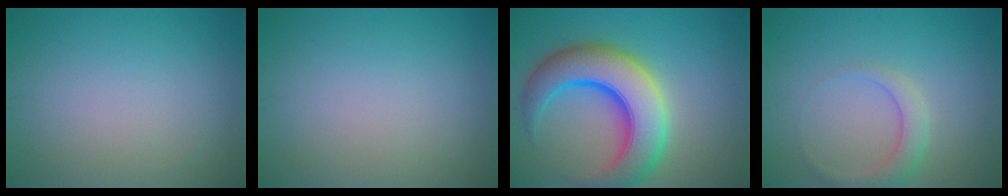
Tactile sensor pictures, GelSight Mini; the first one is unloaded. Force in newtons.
{"total": 0.0}
{"total": 10.3, "press": 10.3, "slide": 0.4}
{"total": 2.5, "press": 2.5, "slide": 0.1}